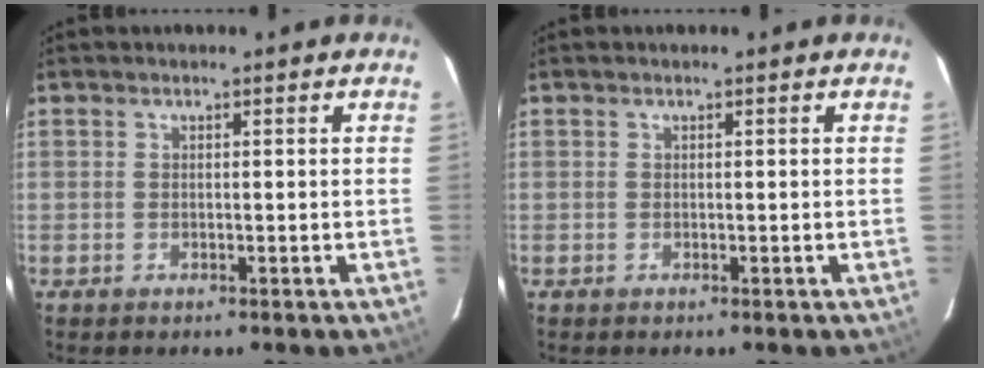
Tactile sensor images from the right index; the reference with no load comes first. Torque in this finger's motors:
{"motor_torque": [0.14, 0.00, 0.06, 0.01]}